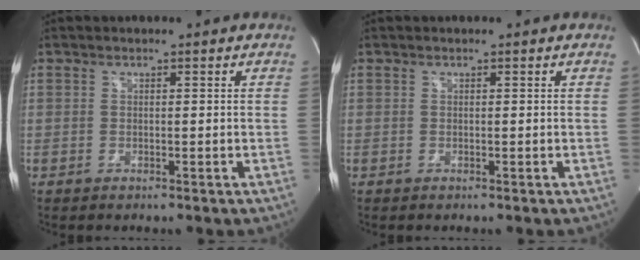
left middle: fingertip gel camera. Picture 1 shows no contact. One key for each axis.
{"total": 0.0}